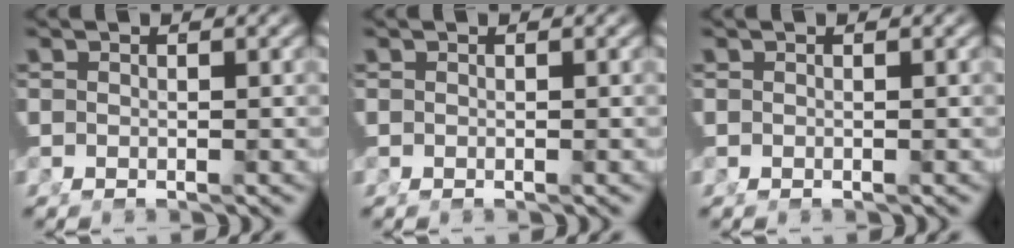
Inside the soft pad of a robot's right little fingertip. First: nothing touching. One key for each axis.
{"total": 0.0}
{"total": 0.0}